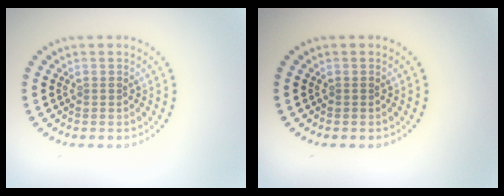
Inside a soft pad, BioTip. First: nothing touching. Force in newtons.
{"total": 0.0}